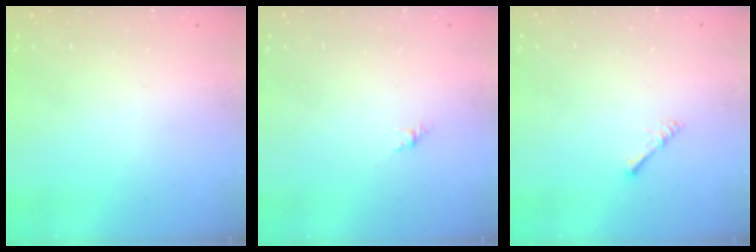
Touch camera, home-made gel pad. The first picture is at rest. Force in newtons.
{"total": 3.0, "press": 2.9, "slide": 0.7}
{"total": 2.2, "press": 2.1, "slide": 0.5}